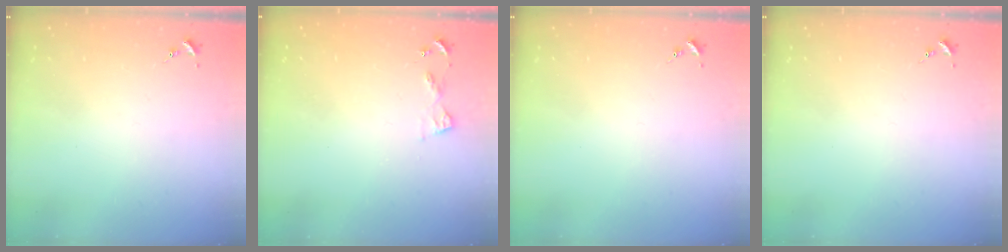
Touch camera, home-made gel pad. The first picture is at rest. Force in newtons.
{"total": 5.1, "press": 5.0, "slide": 0.4}
{"total": 0.0}
{"total": 0.0}